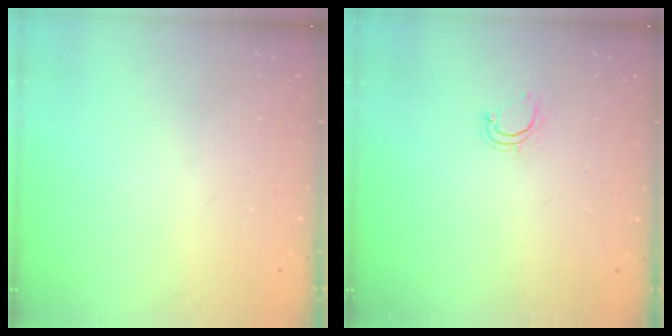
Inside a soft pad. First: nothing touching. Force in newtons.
{"total": 4.2, "press": 4.1, "slide": 0.8}